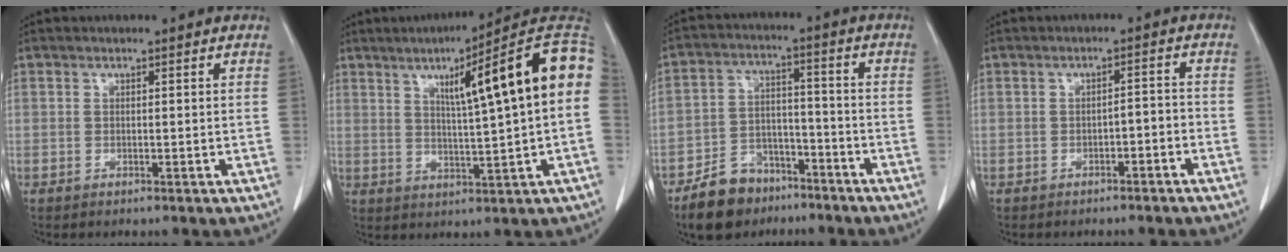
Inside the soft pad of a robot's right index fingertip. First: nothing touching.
{"total": 17.7, "force": [4.4, 0.4, 17.1], "torque": [-0.233, 0.031, 0.053]}
{"total": 11.2, "force": [-8.0, 5.4, 5.9], "torque": [-0.122, -0.005, -0.145]}
{"total": 2.6, "force": [-1.6, 0.9, 1.8], "torque": [-0.025, 0.009, -0.020]}